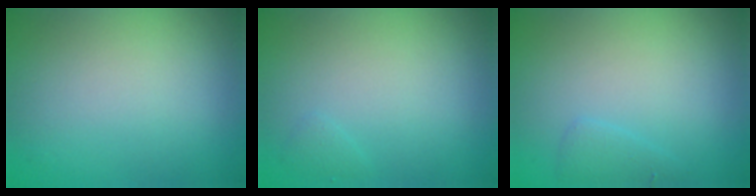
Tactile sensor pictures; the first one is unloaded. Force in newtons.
{"total": 0.5, "press": 0.5, "slide": 0.1}
{"total": 1.2, "press": 1.2, "slide": 0.1}